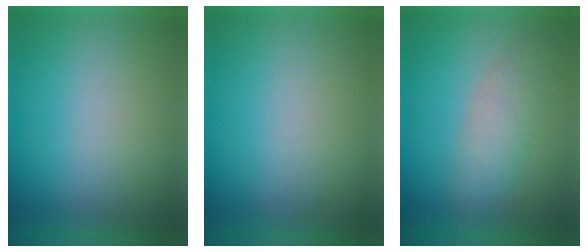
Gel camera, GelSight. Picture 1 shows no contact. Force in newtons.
{"total": 0.0}
{"total": 2.8}